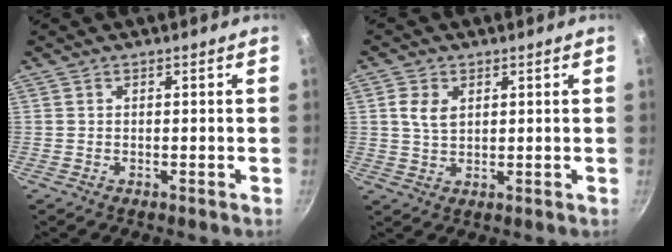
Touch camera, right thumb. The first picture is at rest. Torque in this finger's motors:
{"motor_torque": [-0.01, 0.02, 0.03, 0.43, 0.00]}